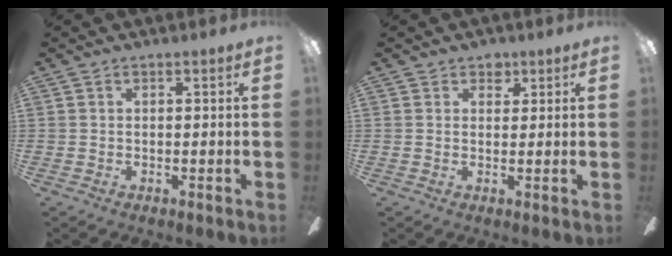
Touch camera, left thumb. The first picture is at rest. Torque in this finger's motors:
{"motor_torque": [0.36, 0.07, 0.16, -0.13, 0.00]}